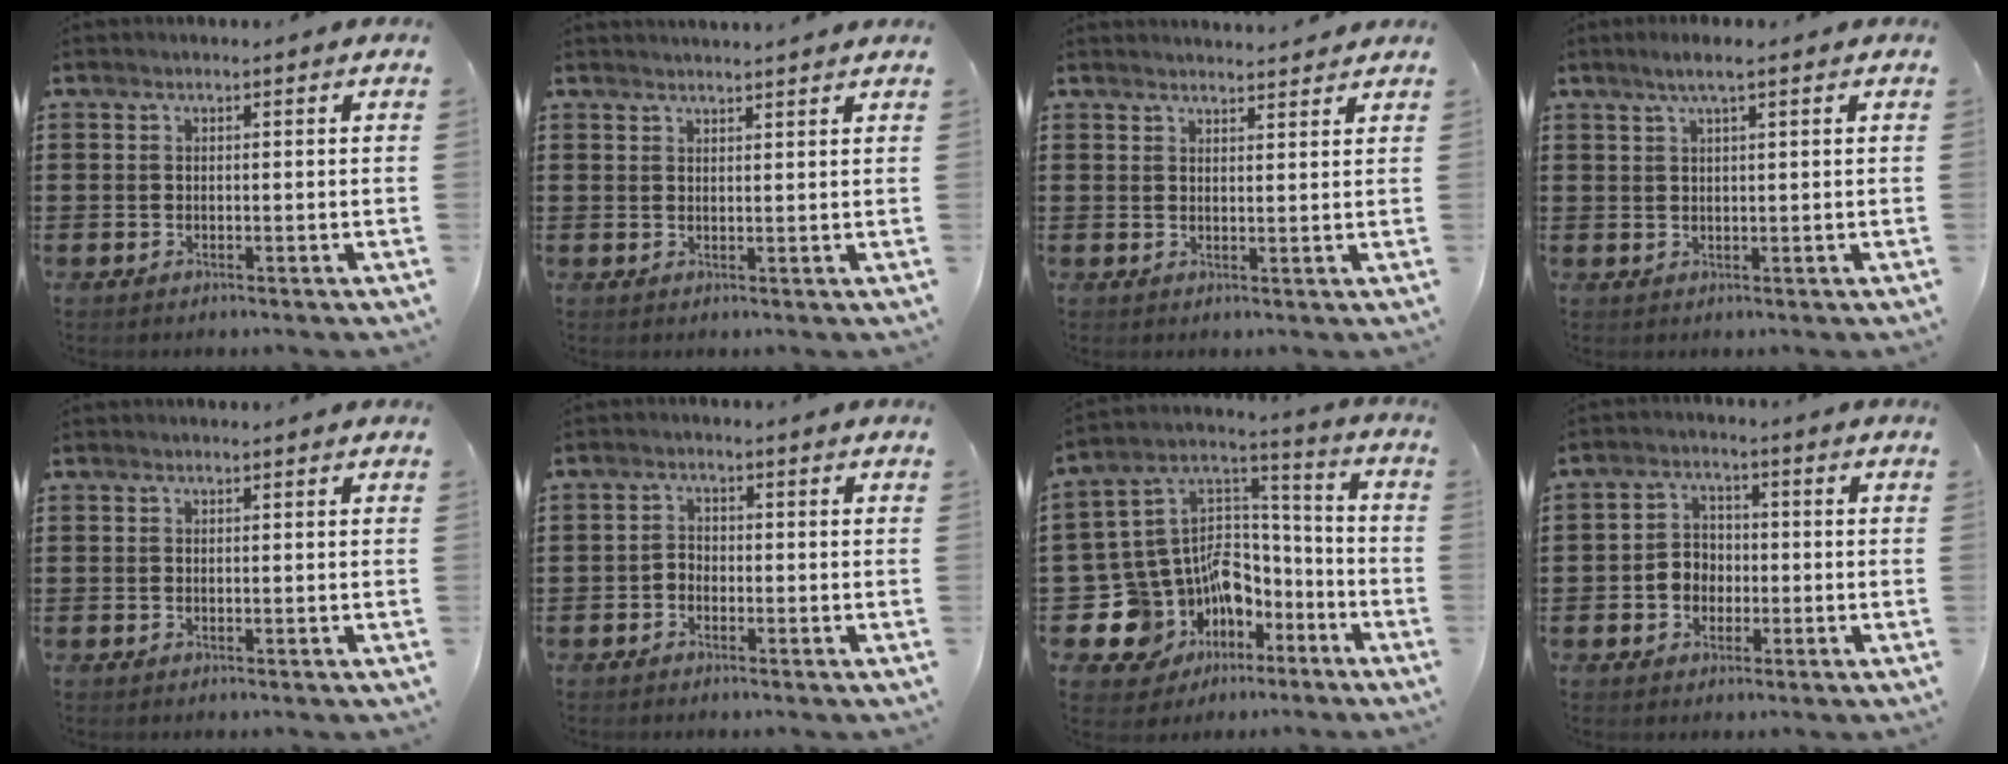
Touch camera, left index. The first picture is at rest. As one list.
[{"total": 1.6, "force": [1.6, -0.3, 0.0], "torque": [-0.004, -0.002, 0.031]}, {"total": 2.1, "force": [2.1, 0.0, 0.0], "torque": [-0.006, -0.004, 0.041]}, {"total": 2.6, "force": [1.4, 0.1, 2.1], "torque": [-0.042, 0.002, 0.024]}, {"total": 0.0}, {"total": 1.5, "force": [-1.2, 0.9, 0.2], "torque": [-0.010, 0.005, -0.026]}, {"total": 12.0, "force": [-6.6, 9.6, 2.8], "torque": [-0.117, -0.024, -0.107]}, {"total": 3.7, "force": [-1.2, 3.2, 1.3], "torque": [-0.037, 0.010, -0.028]}]